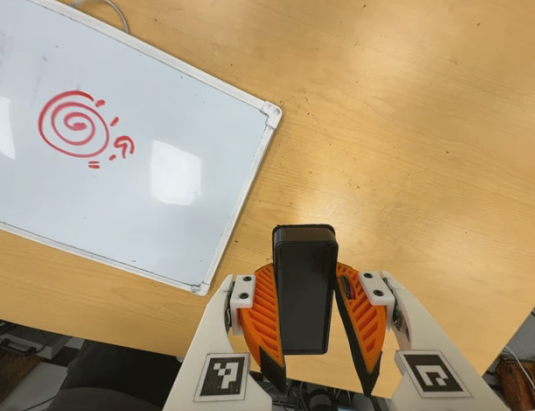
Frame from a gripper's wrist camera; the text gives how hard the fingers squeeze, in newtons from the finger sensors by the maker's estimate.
{"total": 6.8, "left": 6.0, "right": 7.7}